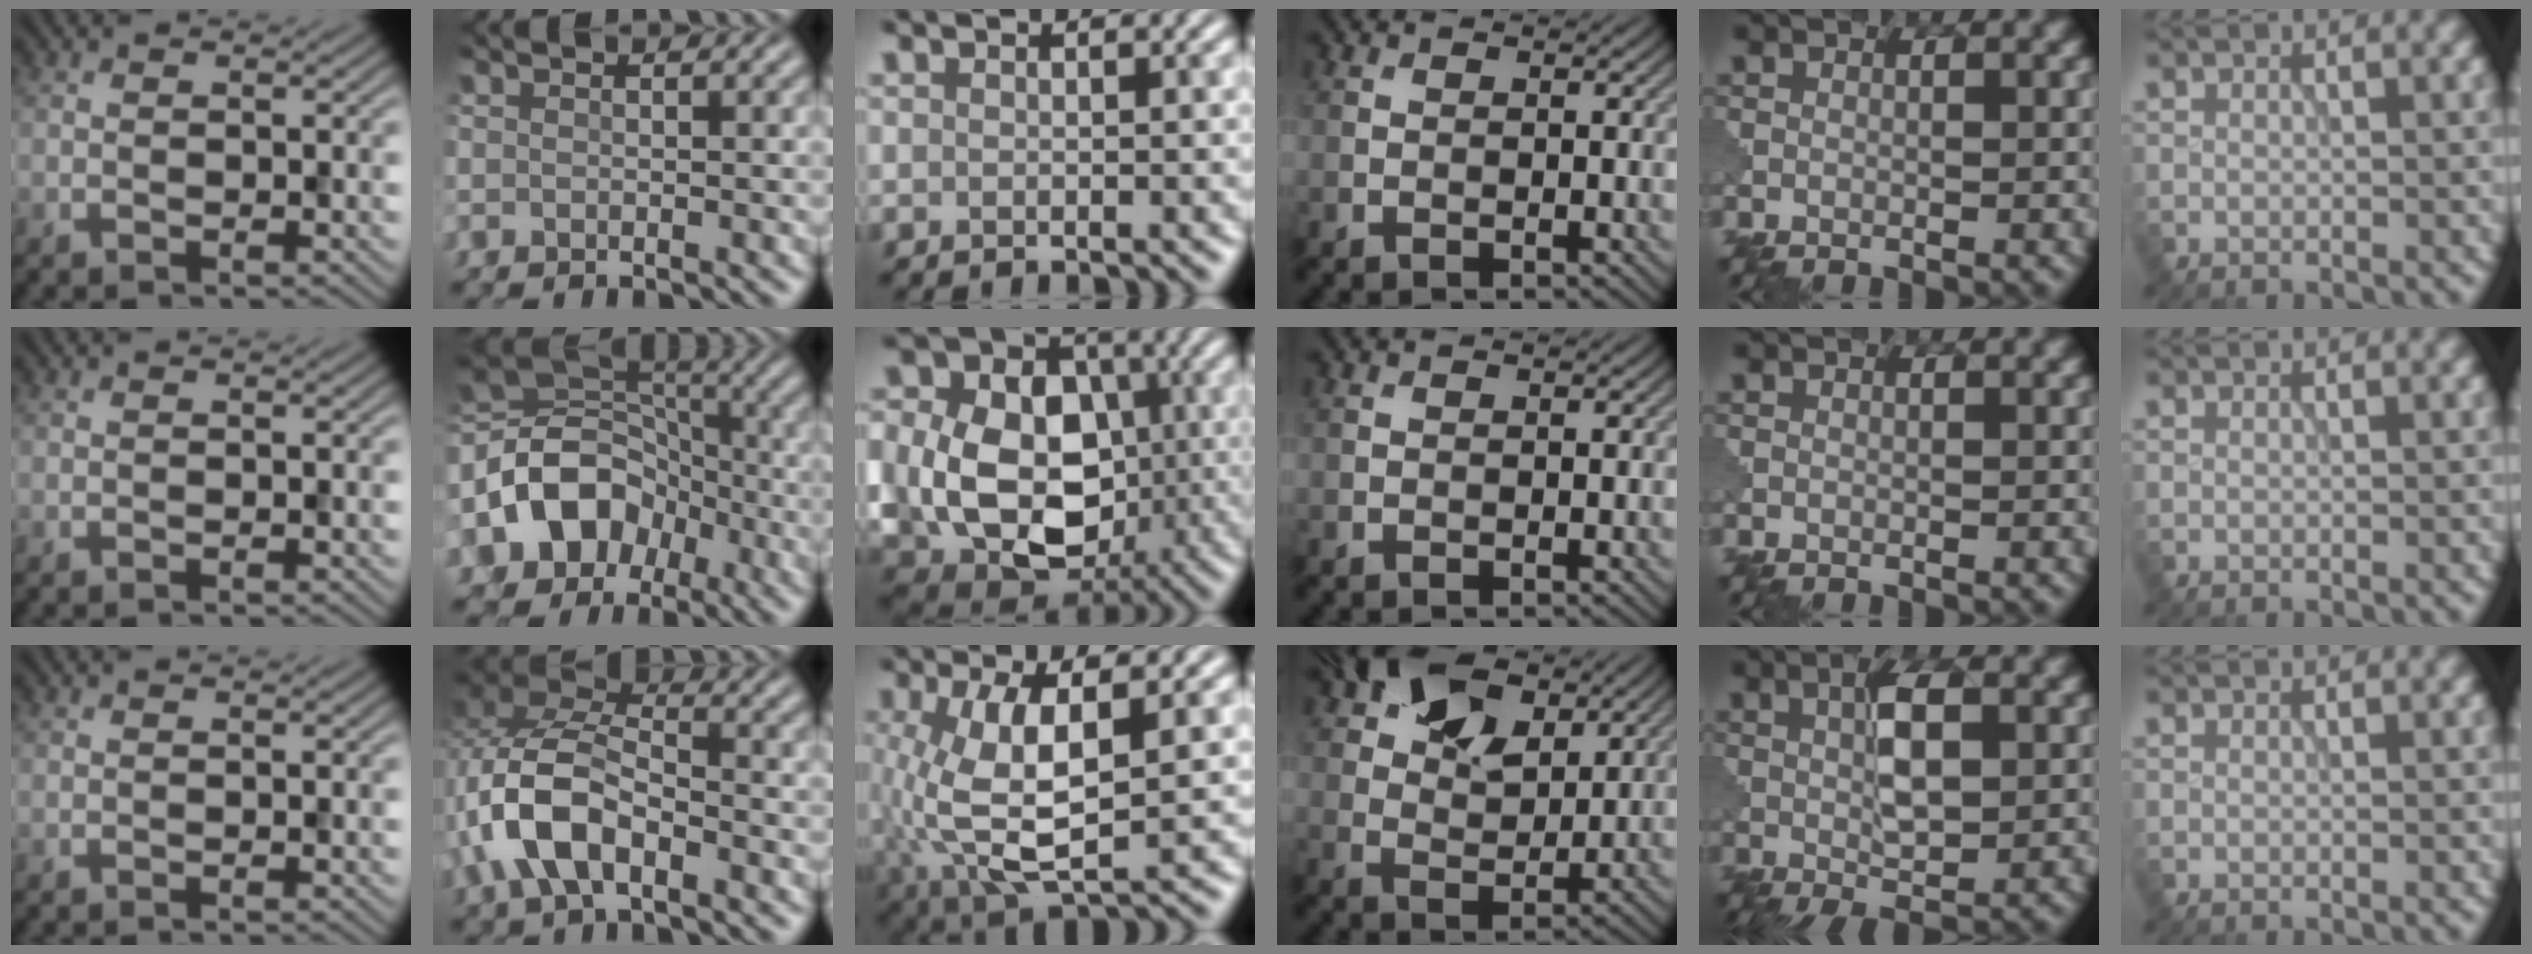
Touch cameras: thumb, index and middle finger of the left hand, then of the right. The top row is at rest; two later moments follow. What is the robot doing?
{"motion": "disassemble", "object": "puzzle pieces"}